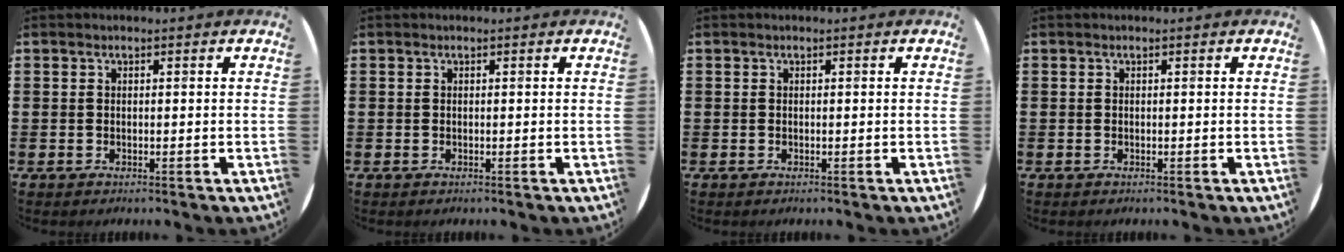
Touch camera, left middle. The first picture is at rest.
{"total": 0.0}
{"total": 0.0}
{"total": 0.0}